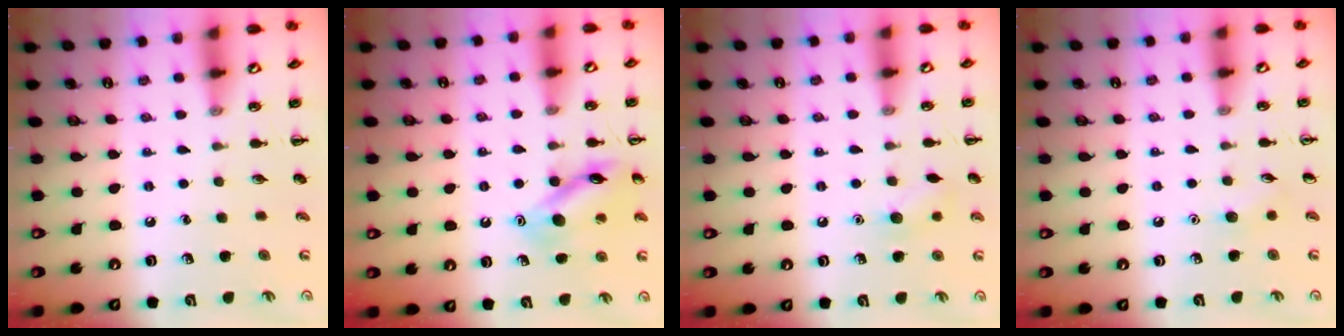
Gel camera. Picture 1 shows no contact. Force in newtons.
{"total": 13.2, "press": 13.2, "slide": 1.3}
{"total": 7.8, "press": 7.5, "slide": 2.0}
{"total": 4.6, "press": 4.4, "slide": 1.4}